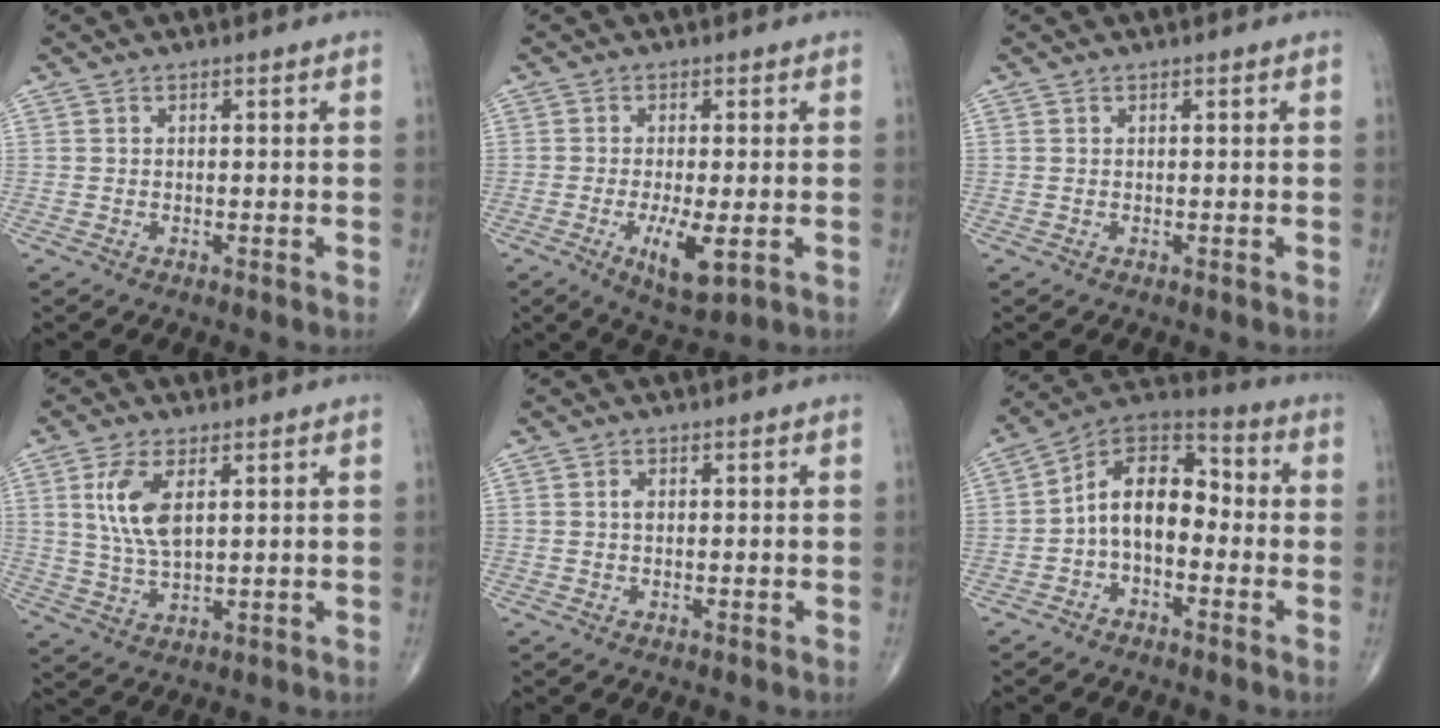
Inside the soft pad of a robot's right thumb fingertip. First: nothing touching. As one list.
[{"total": 7.0, "force": [-1.9, 2.1, 6.4], "torque": [-0.118, -0.019, -0.027]}, {"total": 0.0}, {"total": 8.3, "force": [2.5, 3.6, 7.0], "torque": [-0.144, -0.014, 0.054]}, {"total": 0.8, "force": [0.1, 0.5, 0.7], "torque": [-0.009, -0.003, -0.002]}, {"total": 11.8, "force": [-1.9, 7.4, 9.0], "torque": [-0.120, 0.044, -0.051]}]